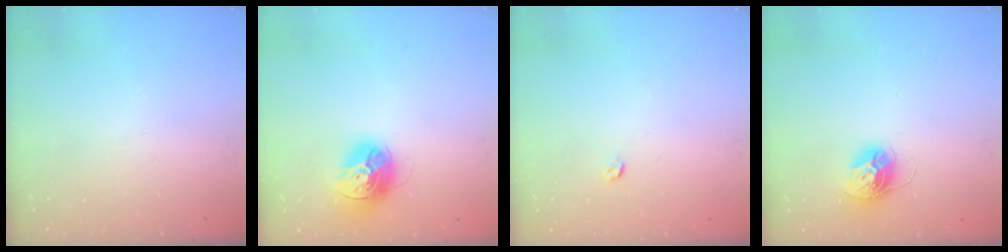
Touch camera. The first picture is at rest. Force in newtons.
{"total": 13.7, "press": 13.7, "slide": 1.0}
{"total": 3.0, "press": 2.9, "slide": 0.4}
{"total": 11.4, "press": 11.3, "slide": 0.8}